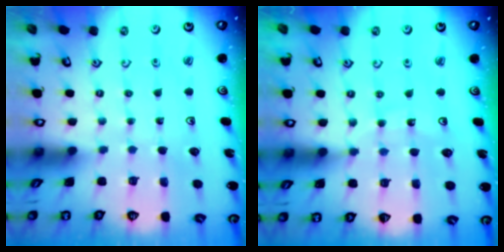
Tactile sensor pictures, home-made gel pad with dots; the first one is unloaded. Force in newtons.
{"total": 9.5, "press": 8.9, "slide": 3.4}